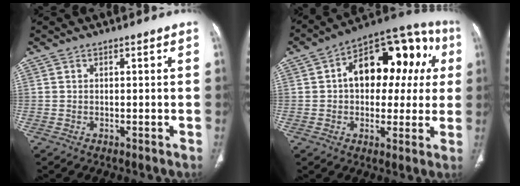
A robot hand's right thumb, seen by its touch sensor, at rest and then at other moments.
{"total": 19.9, "force": [3.7, 11.9, 15.5], "torque": [-0.162, 0.040, 0.044]}